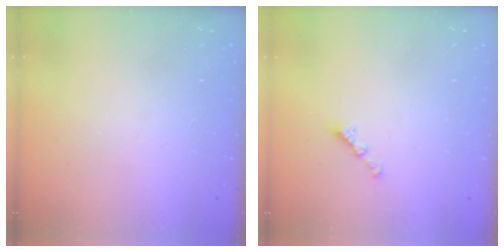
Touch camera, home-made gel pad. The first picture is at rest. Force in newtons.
{"total": 2.1, "press": 2.1, "slide": 0.4}